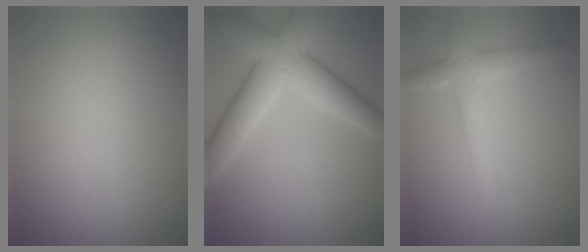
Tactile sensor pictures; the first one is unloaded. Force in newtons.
{"total": 6.6, "press": 6.6, "slide": 0.6}
{"total": 2.9, "press": 2.9, "slide": 0.1}